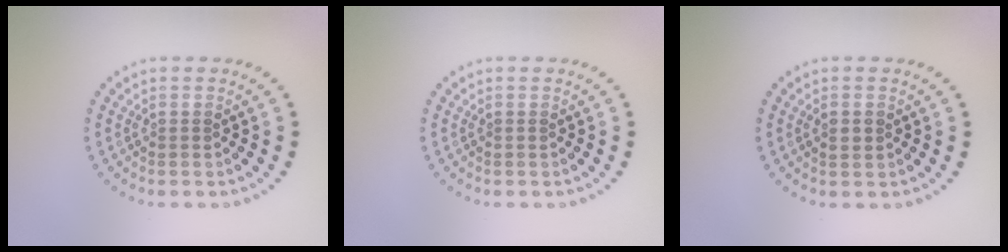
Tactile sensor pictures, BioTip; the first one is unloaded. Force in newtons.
{"total": 0.0}
{"total": 1.1, "press": 1.1, "slide": 0.1}